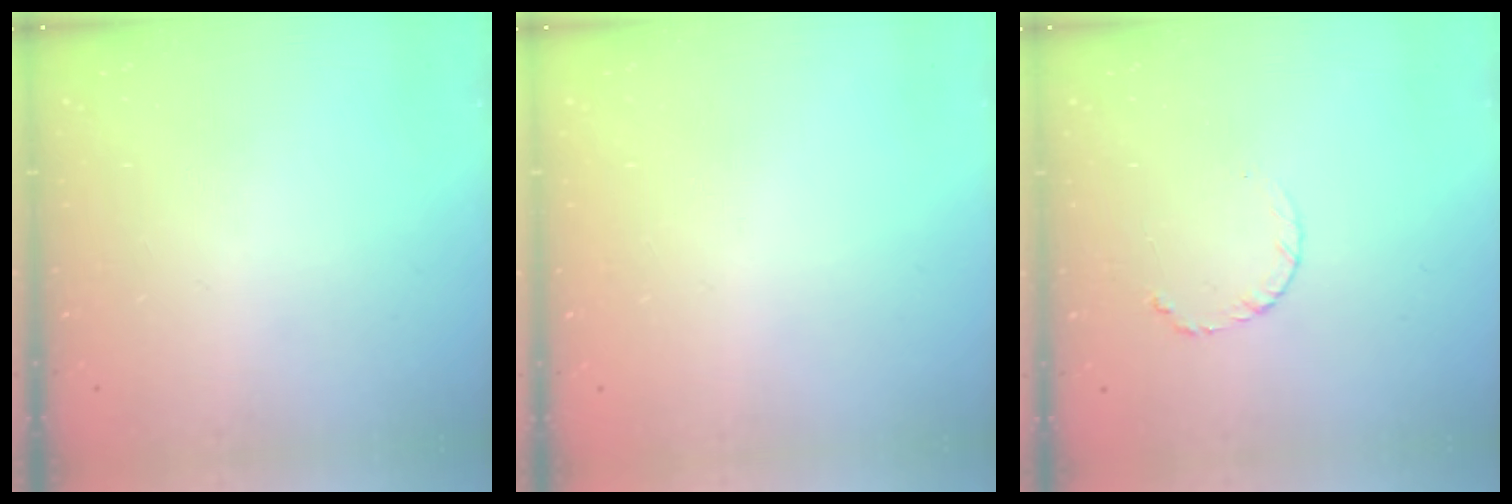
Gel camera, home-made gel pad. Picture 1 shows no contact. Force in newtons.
{"total": 2.4, "press": 2.4, "slide": 0.2}
{"total": 3.7, "press": 3.7, "slide": 0.5}